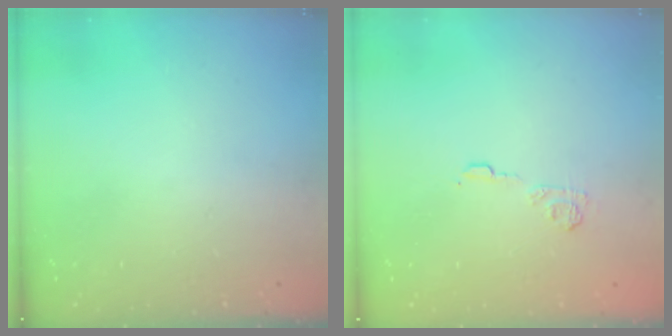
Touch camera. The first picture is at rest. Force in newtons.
{"total": 5.2, "press": 4.9, "slide": 1.5}